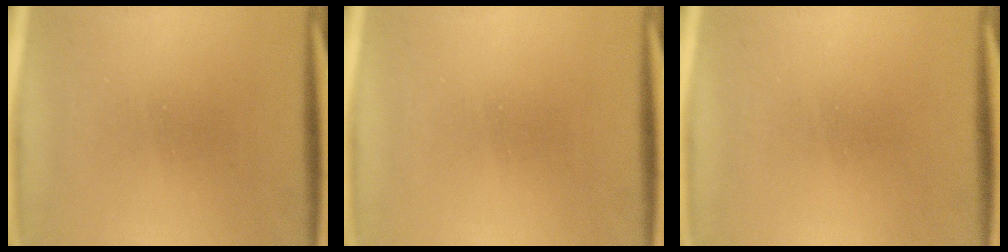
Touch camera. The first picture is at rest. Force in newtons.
{"total": 0.0}
{"total": 1.6}